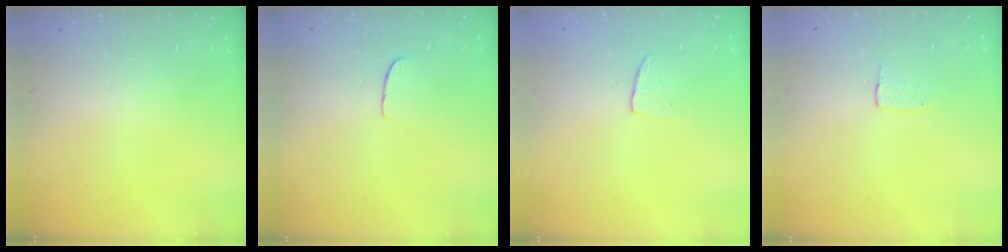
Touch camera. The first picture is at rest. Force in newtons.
{"total": 5.4, "press": 5.4, "slide": 0.4}
{"total": 4.9, "press": 4.8, "slide": 0.4}
{"total": 3.9, "press": 3.9, "slide": 0.1}